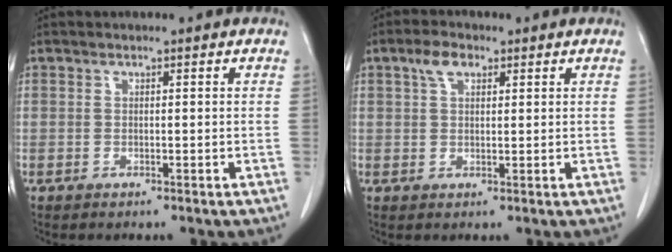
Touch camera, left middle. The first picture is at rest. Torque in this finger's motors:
{"motor_torque": [1.03, -0.50, -0.04, 0.01]}